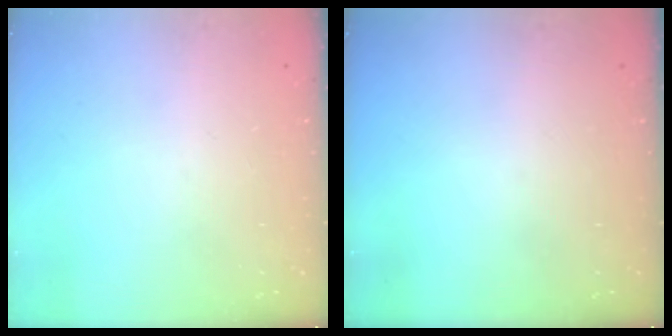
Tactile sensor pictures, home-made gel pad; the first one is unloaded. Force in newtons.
{"total": 0.0}